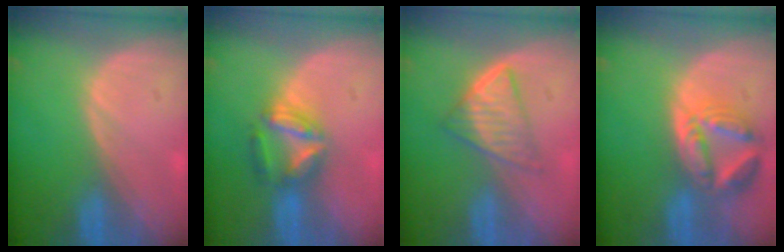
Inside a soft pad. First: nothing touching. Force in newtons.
{"total": 5.7, "press": 5.7, "slide": 0.4}
{"total": 5.8, "press": 5.2, "slide": 2.5}
{"total": 8.2, "press": 7.3, "slide": 3.8}